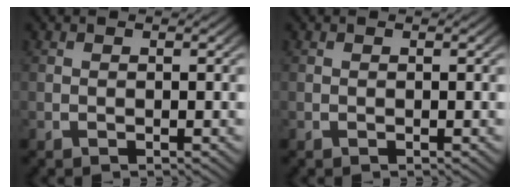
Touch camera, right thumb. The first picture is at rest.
{"total": 0.0}